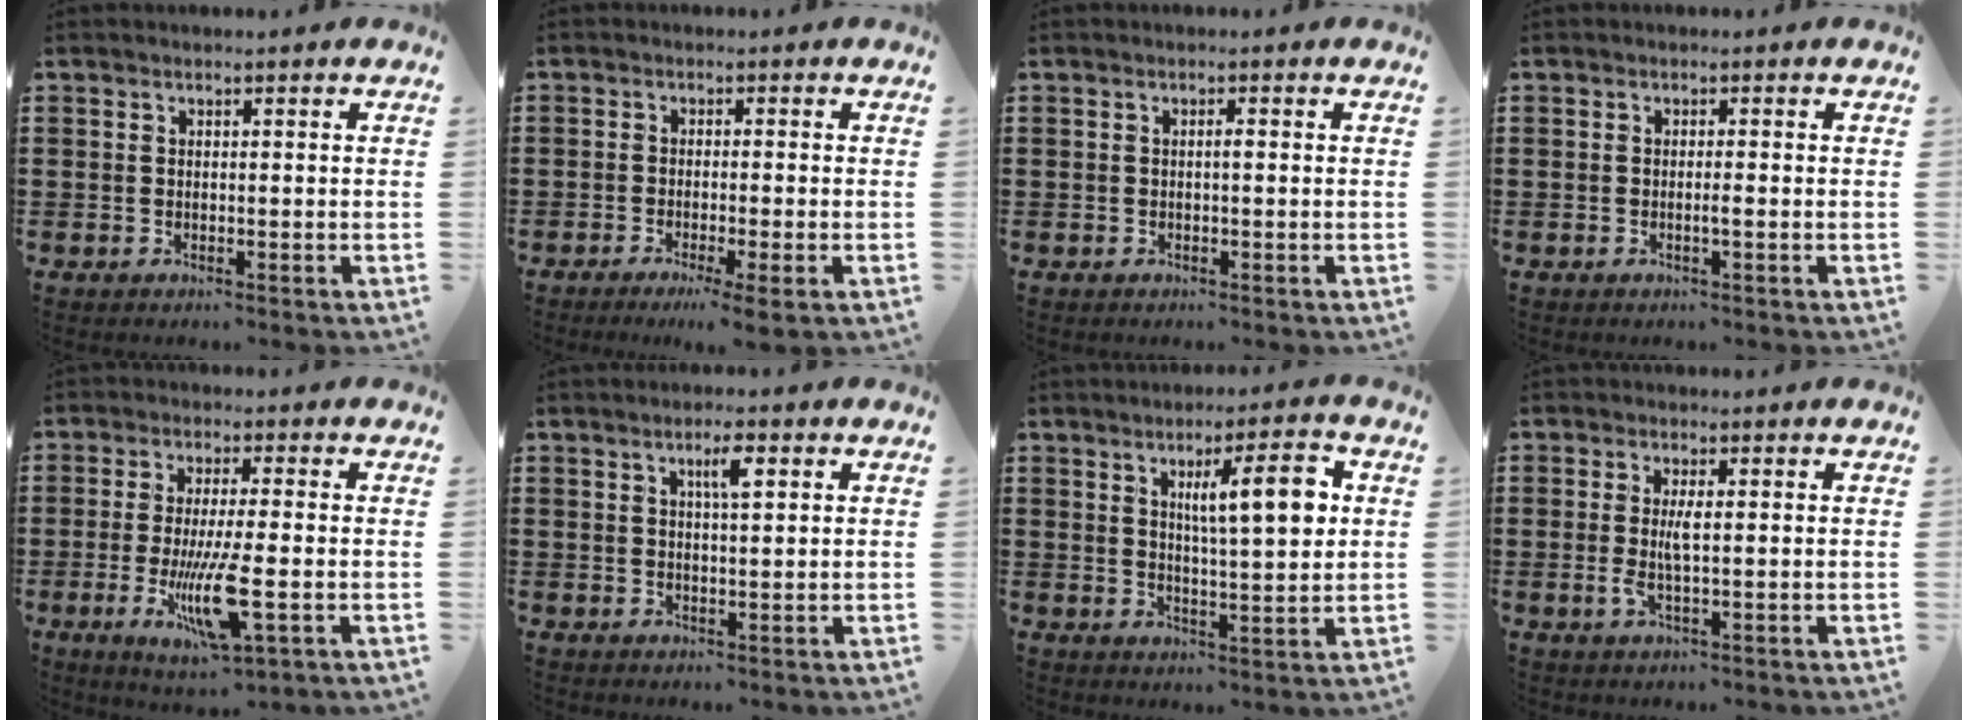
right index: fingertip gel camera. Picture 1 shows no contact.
{"total": 2.6, "force": [-1.8, -0.4, 1.8], "torque": [-0.029, -0.006, -0.031]}
{"total": 0.7, "force": [-0.1, 0.1, 0.7], "torque": [-0.013, -0.003, -0.001]}
{"total": 1.0, "force": [-0.4, -0.1, 0.9], "torque": [-0.022, -0.006, -0.009]}
{"total": 10.3, "force": [-2.7, 2.1, 9.8], "torque": [-0.196, -0.023, -0.047]}
{"total": 3.3, "force": [1.3, 0.6, 3.0], "torque": [-0.054, 0.004, 0.017]}
{"total": 8.6, "force": [2.6, 1.8, 8.0], "torque": [-0.133, -0.003, 0.036]}
{"total": 3.1, "force": [-0.1, 0.6, 3.0], "torque": [-0.062, -0.005, -0.005]}